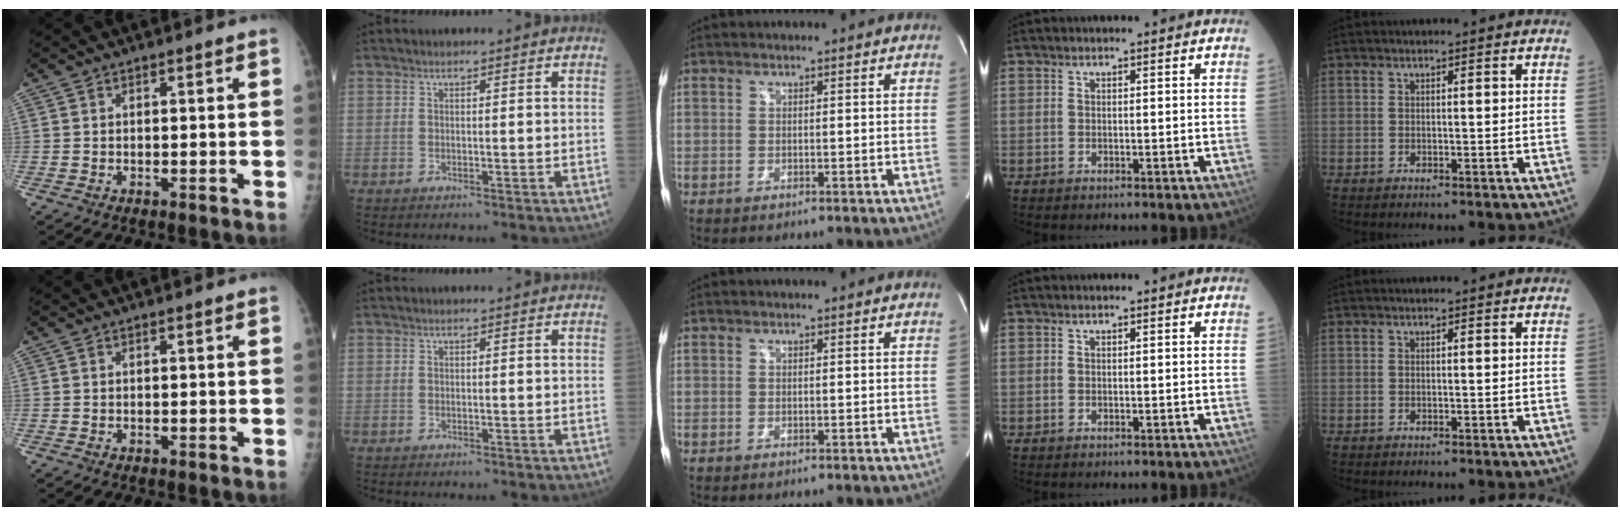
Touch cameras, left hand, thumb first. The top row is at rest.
{}